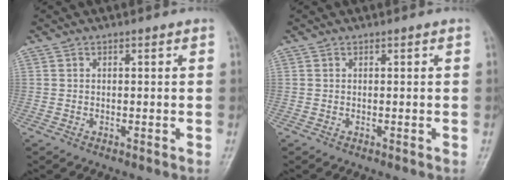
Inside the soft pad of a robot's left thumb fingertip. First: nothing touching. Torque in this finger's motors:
{"motor_torque": [0.01, 0.00, -0.05, 0.00, 0.00]}